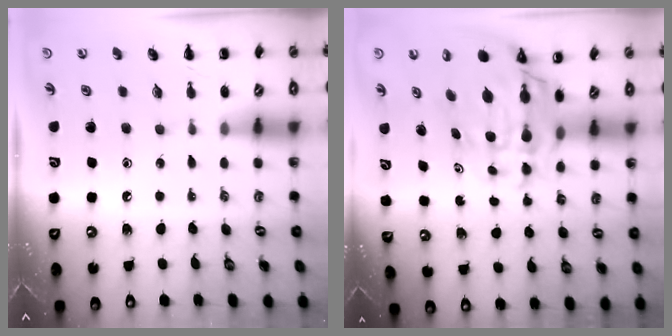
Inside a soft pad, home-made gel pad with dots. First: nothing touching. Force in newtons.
{"total": 9.6, "press": 9.2, "slide": 2.7}